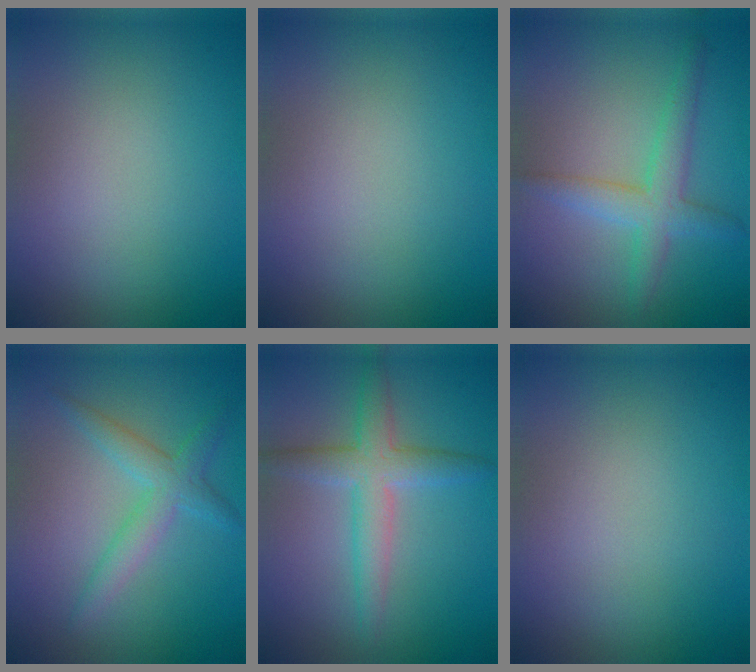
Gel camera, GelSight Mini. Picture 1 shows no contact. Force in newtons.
{"total": 0.0}
{"total": 3.4, "press": 3.4, "slide": 0.0}
{"total": 2.8, "press": 2.8, "slide": 0.1}
{"total": 3.7, "press": 3.7, "slide": 0.2}
{"total": 0.0}